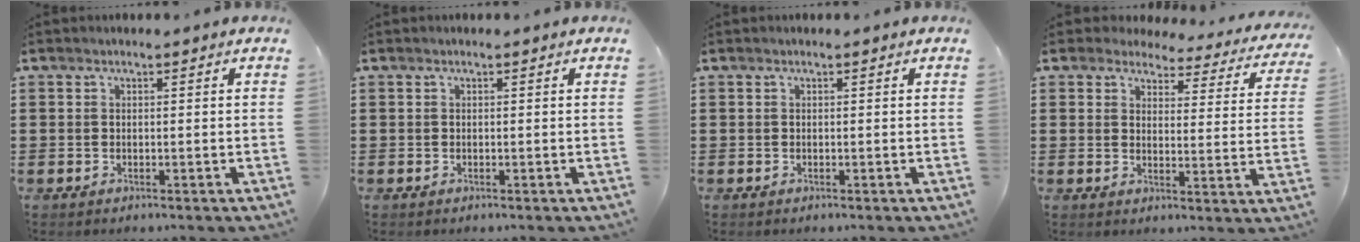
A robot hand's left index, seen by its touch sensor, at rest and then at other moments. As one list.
[{"total": 0.0}, {"total": 0.0}, {"total": 3.8, "force": [3.6, 1.1, 0.9], "torque": [-0.039, -0.020, 0.060]}]